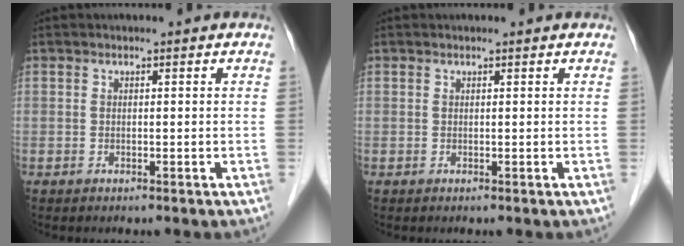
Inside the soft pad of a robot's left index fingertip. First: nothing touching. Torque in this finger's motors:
{"motor_torque": [0.22, -0.08, -0.07, -0.01]}